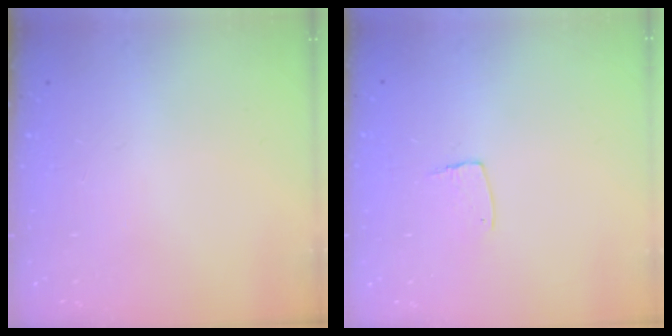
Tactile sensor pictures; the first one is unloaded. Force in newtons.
{"total": 5.1, "press": 5.1, "slide": 0.4}